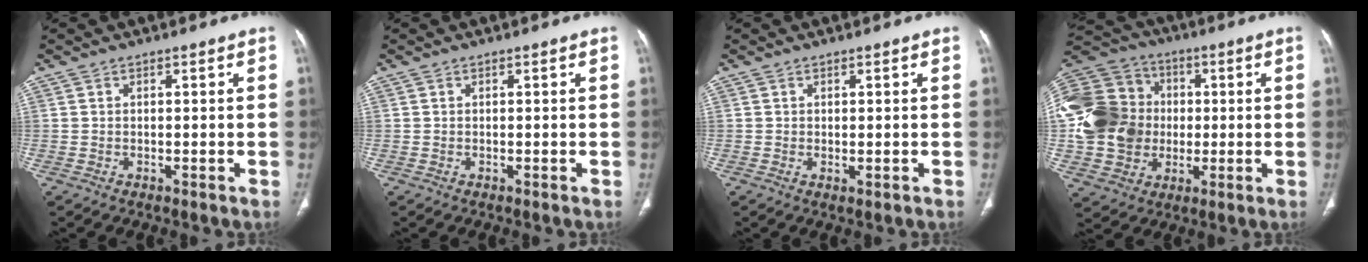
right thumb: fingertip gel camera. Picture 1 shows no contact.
{"total": 0.0}
{"total": 0.9, "force": [-0.1, 0.4, 0.8], "torque": [-0.017, -0.006, 0.002]}
{"total": 25.6, "force": [0.3, 21.1, 14.4], "torque": [-0.322, 0.040, 0.014]}